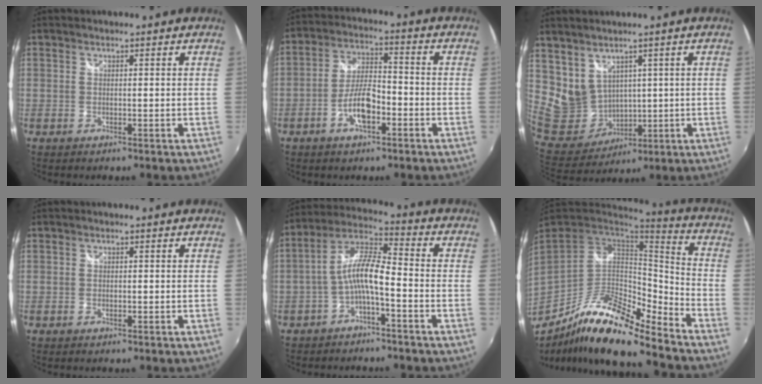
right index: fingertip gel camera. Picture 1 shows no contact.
{"total": 8.1, "force": [-3.7, 2.8, 6.6], "torque": [-0.134, 0.009, -0.063]}
{"total": 10.1, "force": [5.0, 8.0, 3.7], "torque": [-0.085, 0.002, 0.131]}
{"total": 0.6, "force": [-0.2, 0.4, 0.4], "torque": [-0.007, 0.000, -0.004]}
{"total": 8.2, "force": [-3.1, 1.9, 7.4], "torque": [-0.168, 0.018, -0.059]}
{"total": 17.3, "force": [-12.9, 3.1, 11.1], "torque": [-0.205, -0.015, -0.247]}